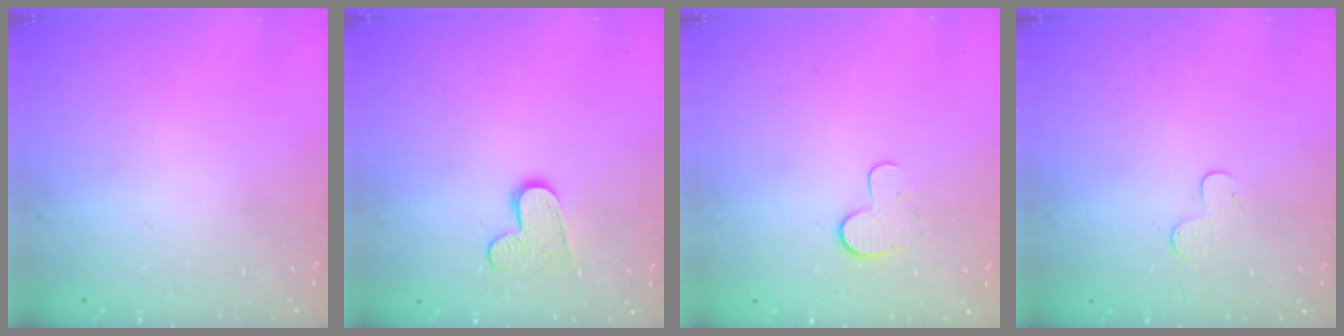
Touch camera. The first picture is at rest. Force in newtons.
{"total": 8.4, "press": 8.3, "slide": 0.2}
{"total": 6.3, "press": 6.3, "slide": 0.5}
{"total": 3.7, "press": 3.7, "slide": 0.3}